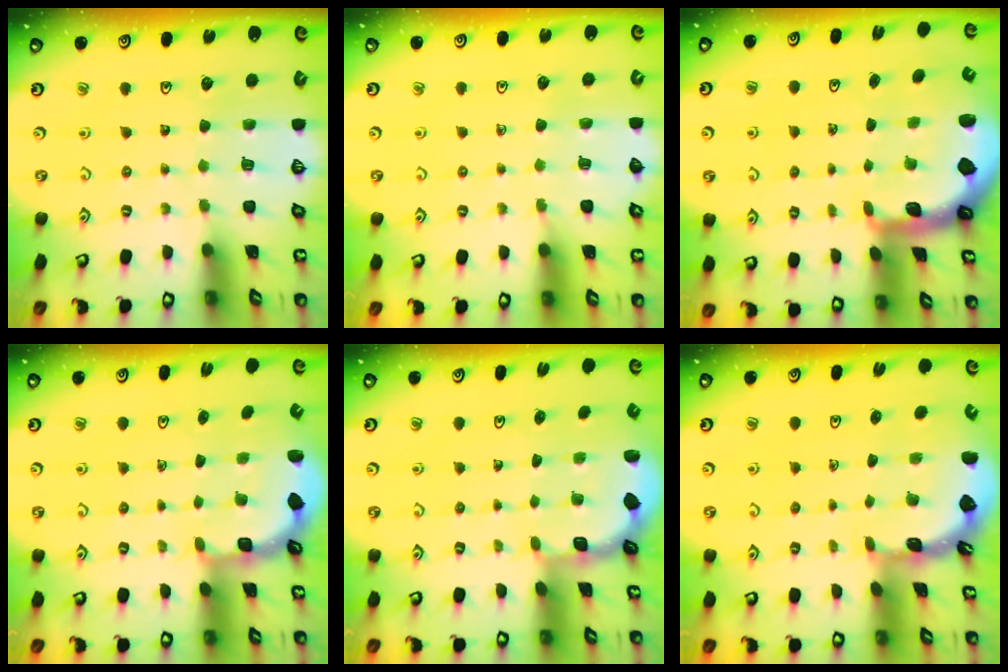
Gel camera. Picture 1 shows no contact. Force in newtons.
{"total": 3.1, "press": 3.0, "slide": 0.5}
{"total": 1.9, "press": 1.9, "slide": 0.4}
{"total": 2.8, "press": 2.5, "slide": 1.4}
{"total": 1.8, "press": 1.6, "slide": 0.7}
{"total": 1.8, "press": 1.8, "slide": 0.1}